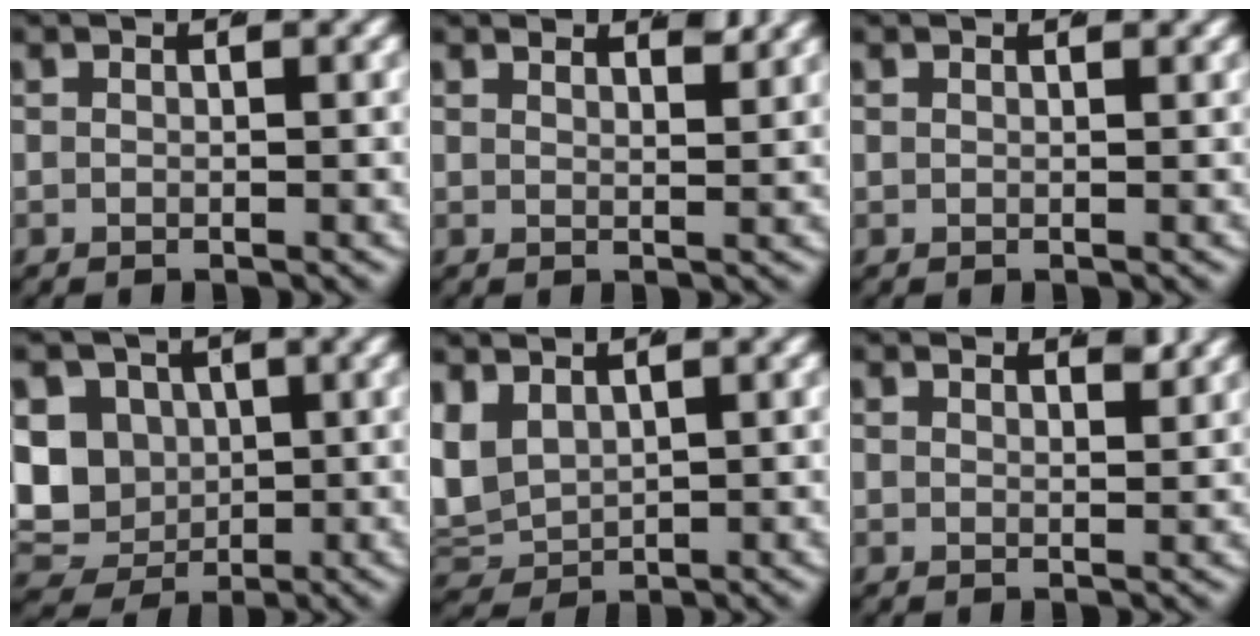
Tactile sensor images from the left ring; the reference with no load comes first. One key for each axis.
{"total": 2.0, "fx": 1.9, "fy": -0.2, "fz": 0.6, "tx": -0.004, "ty": -0.009, "tz": 0.035}
{"total": 0.6, "fx": 0.5, "fy": 0.0, "fz": 0.1, "tx": 0.001, "ty": -0.002, "tz": 0.009}
{"total": 11.9, "fx": -0.2, "fy": 10.9, "fz": 4.6, "tx": -0.121, "ty": -0.034, "tz": -0.003}
{"total": 6.6, "fx": 0.4, "fy": 5.9, "fz": 2.9, "tx": -0.113, "ty": -0.027, "tz": 0.017}
{"total": 1.7, "fx": 1.6, "fy": -0.3, "fz": 0.6, "tx": -0.002, "ty": -0.008, "tz": 0.030}